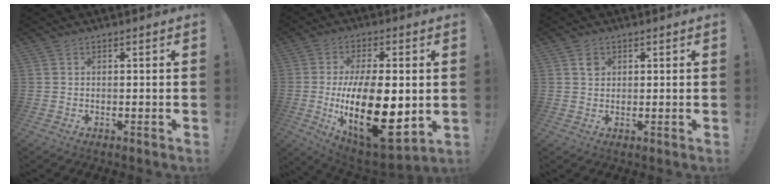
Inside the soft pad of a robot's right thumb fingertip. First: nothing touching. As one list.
[{"total": 25.2, "force": [-2.4, 11.4, 22.3], "torque": [-0.415, -0.015, -0.028]}, {"total": 2.2, "force": [0.9, 1.9, 0.7], "torque": [0.005, -0.005, 0.013]}]